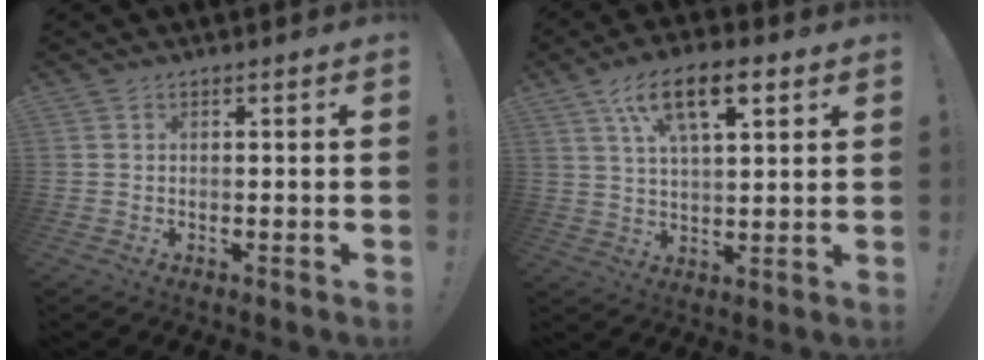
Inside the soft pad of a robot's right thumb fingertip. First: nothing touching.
{"total": 13.4, "force": [6.6, 5.7, 10.2], "torque": [-0.163, -0.015, 0.113]}